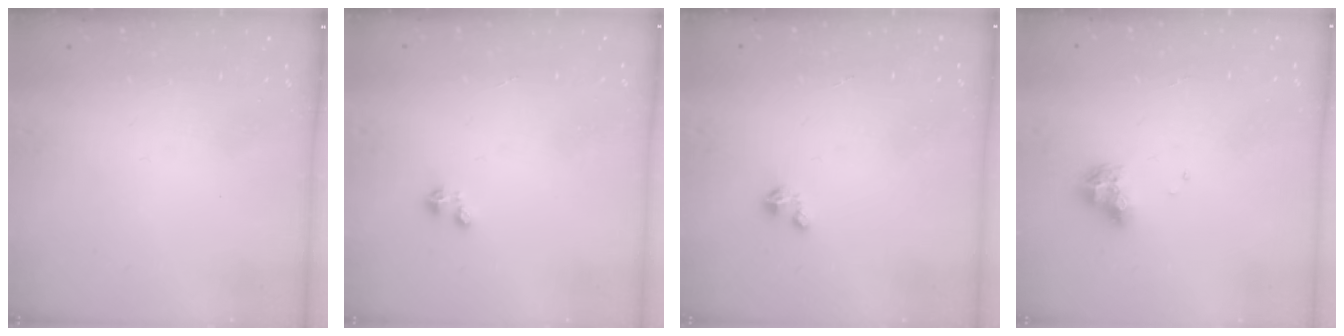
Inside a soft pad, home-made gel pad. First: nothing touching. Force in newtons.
{"total": 0.0}
{"total": 1.4, "press": 1.4, "slide": 0.2}
{"total": 8.8, "press": 8.7, "slide": 0.9}